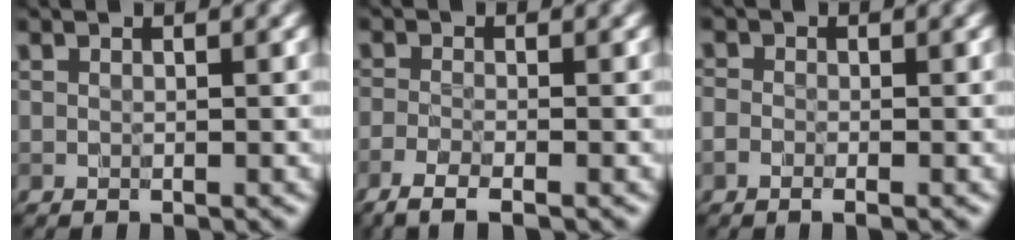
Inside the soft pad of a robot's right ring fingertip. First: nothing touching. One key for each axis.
{"total": 2.5, "fx": -1.8, "fy": 0.4, "fz": 1.7, "tx": -0.036, "ty": -0.006, "tz": -0.044}
{"total": 0.9, "fx": -0.5, "fy": 0.4, "fz": 0.6, "tx": -0.010, "ty": 0.001, "tz": -0.012}